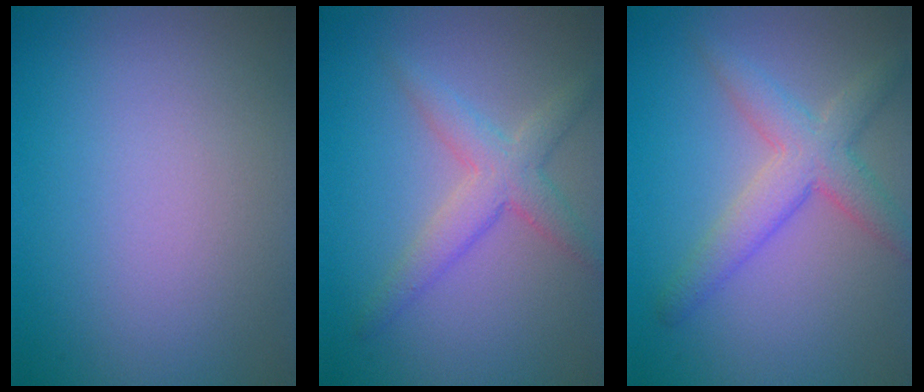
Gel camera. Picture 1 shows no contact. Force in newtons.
{"total": 3.6, "press": 3.6, "slide": 0.2}
{"total": 4.4, "press": 4.3, "slide": 0.3}